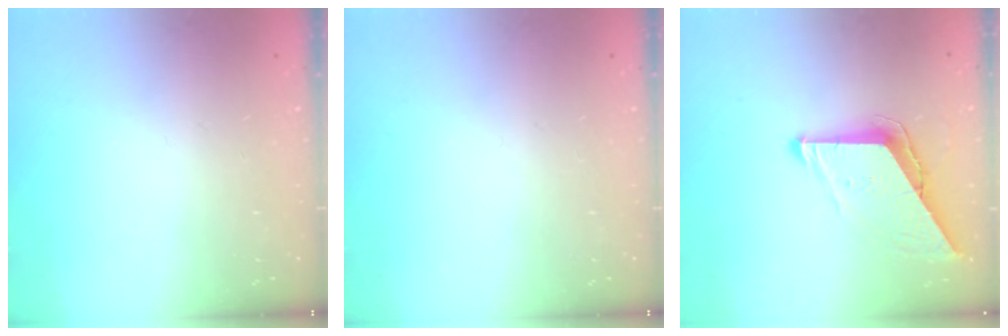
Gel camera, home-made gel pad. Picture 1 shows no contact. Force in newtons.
{"total": 0.0}
{"total": 8.8, "press": 8.7, "slide": 0.4}